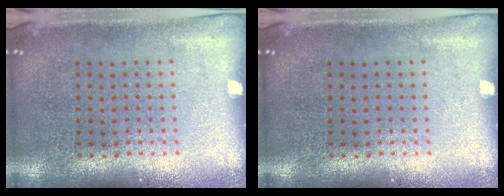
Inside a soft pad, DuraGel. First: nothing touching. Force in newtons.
{"total": 0.0}